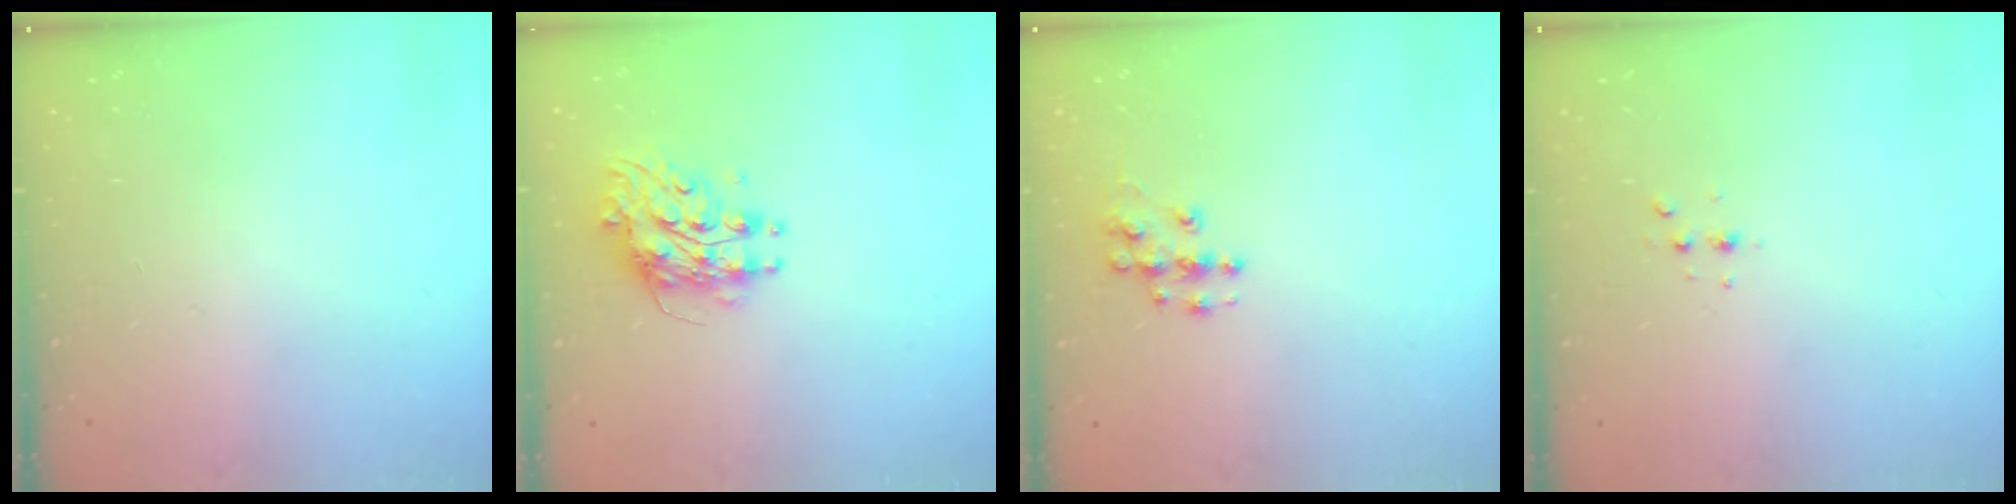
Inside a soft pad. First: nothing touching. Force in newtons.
{"total": 8.9, "press": 8.9, "slide": 0.5}
{"total": 7.5, "press": 7.5, "slide": 0.4}
{"total": 2.8, "press": 2.8, "slide": 0.7}